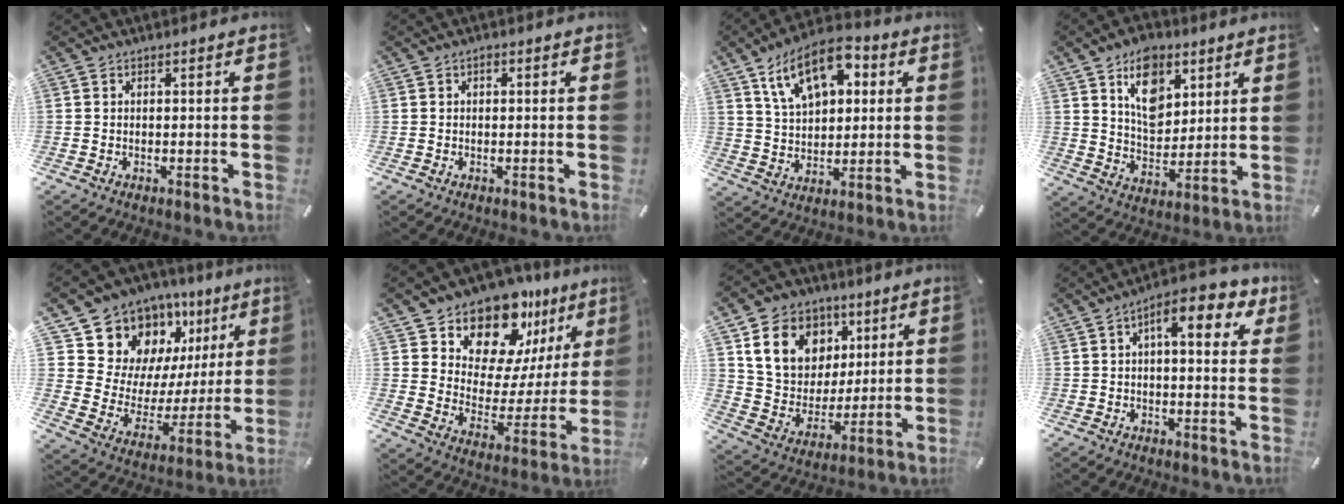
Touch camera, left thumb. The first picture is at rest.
{"total": 0.8, "force": [0.2, 0.7, 0.4], "torque": [-0.008, 0.004, 0.004]}
{"total": 14.2, "force": [7.1, 8.3, 9.0], "torque": [-0.159, -0.006, 0.130]}
{"total": 12.2, "force": [6.3, 8.4, 6.2], "torque": [-0.092, -0.026, 0.114]}
{"total": 13.4, "force": [9.9, 8.8, 1.8], "torque": [-0.032, -0.111, 0.182]}
{"total": 15.6, "force": [13.8, 6.9, 2.7], "torque": [-0.044, -0.150, 0.241]}
{"total": 16.5, "force": [7.1, 13.4, 6.7], "torque": [-0.120, -0.019, 0.142]}
{"total": 9.6, "force": [3.3, 3.8, 8.2], "torque": [-0.121, -0.009, 0.048]}